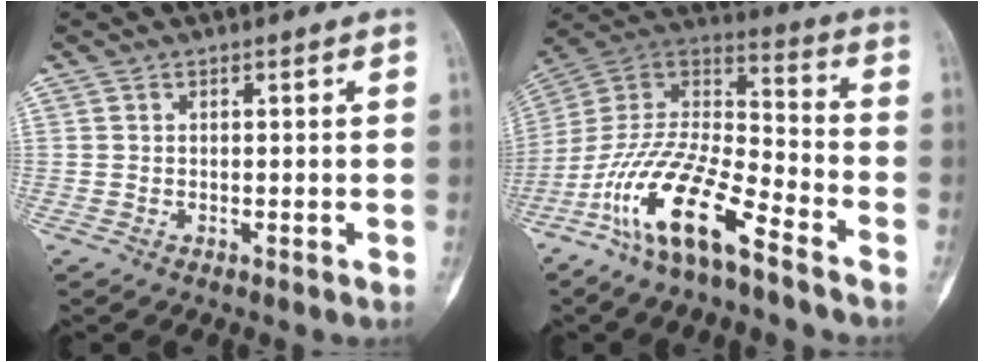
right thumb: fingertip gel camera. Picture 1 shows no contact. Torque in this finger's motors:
{"motor_torque": [0.34, 0.25, 1.60, -1.17, 0.23]}